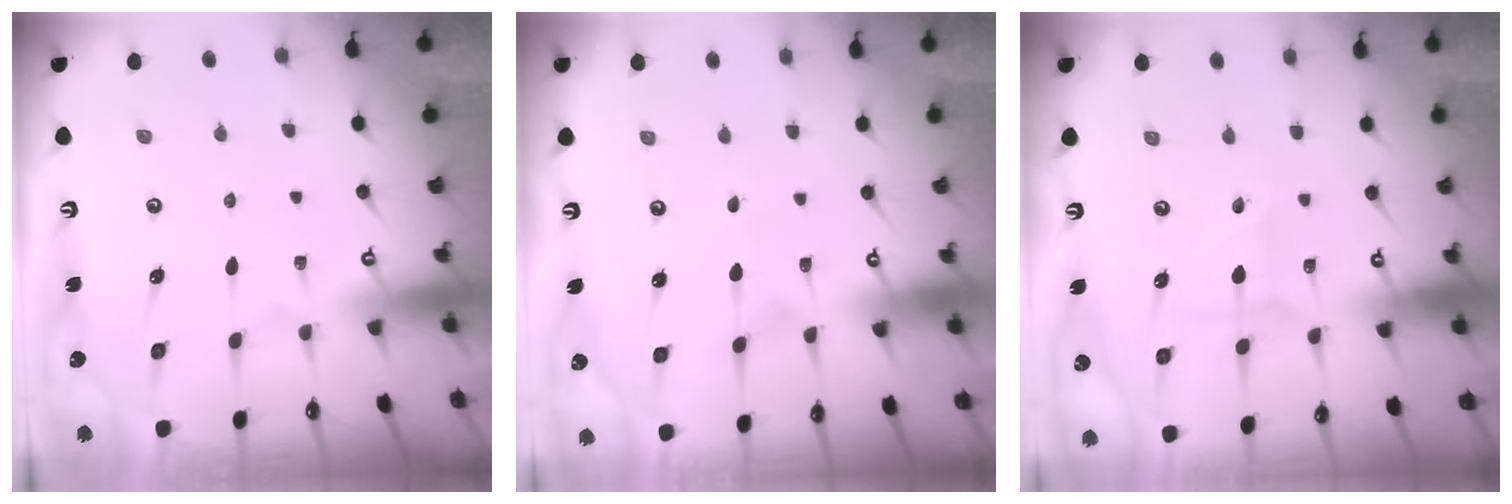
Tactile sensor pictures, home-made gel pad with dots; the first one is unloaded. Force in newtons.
{"total": 0.7, "press": 0.7, "slide": 0.0}
{"total": 1.8, "press": 1.7, "slide": 0.2}